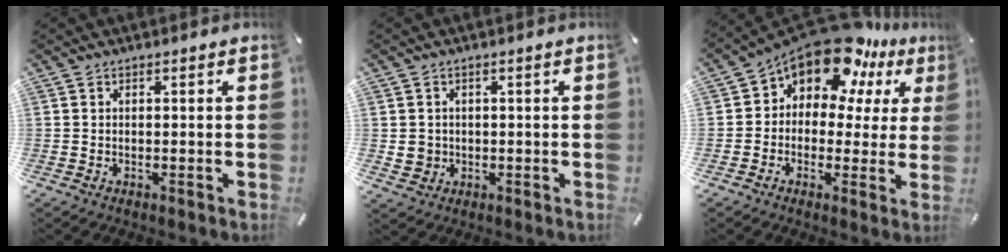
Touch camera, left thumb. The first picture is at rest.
{"total": 3.1, "force": [0.1, 3.1, 0.5], "torque": [-0.004, 0.001, 0.001]}
{"total": 13.9, "force": [10.5, 6.5, 6.3], "torque": [-0.124, -0.086, 0.186]}